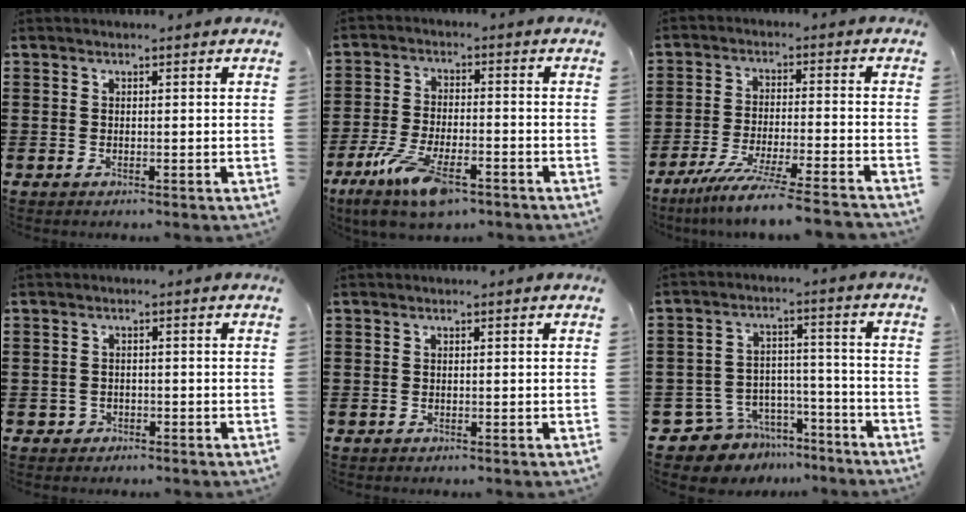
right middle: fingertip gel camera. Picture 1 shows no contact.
{"total": 10.4, "force": [-6.5, 3.3, 7.5], "torque": [-0.156, 0.000, -0.122]}
{"total": 7.4, "force": [-6.5, -0.7, 3.5], "torque": [-0.068, -0.017, -0.123]}
{"total": 1.0, "force": [-0.7, 0.7, 0.1], "torque": [-0.007, -0.001, -0.017]}
{"total": 0.0}
{"total": 7.5, "force": [-6.8, 3.0, 0.3], "torque": [-0.018, 0.023, -0.133]}